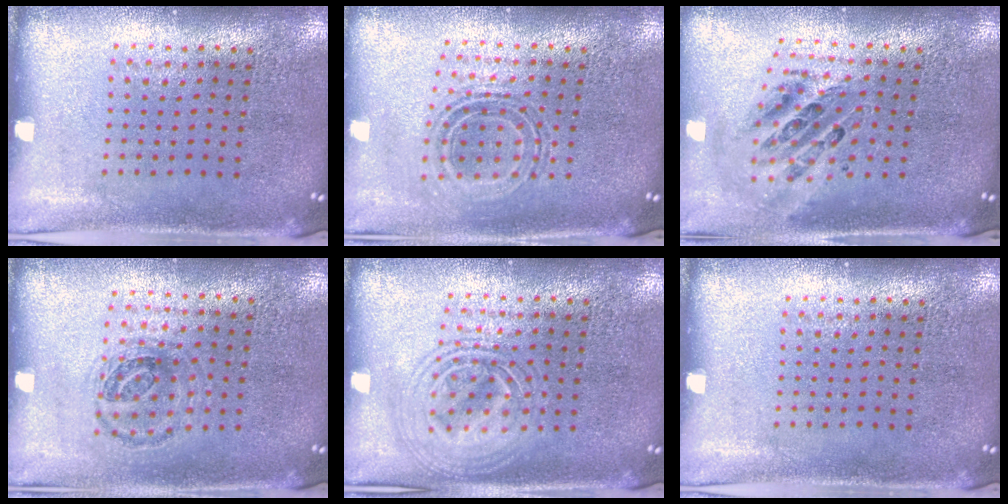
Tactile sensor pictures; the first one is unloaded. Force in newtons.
{"total": 0.7, "press": 0.7, "slide": 0.2}
{"total": 1.1, "press": 1.0, "slide": 0.4}
{"total": 1.0, "press": 0.9, "slide": 0.3}
{"total": 2.9, "press": 2.9, "slide": 0.4}
{"total": 0.0}